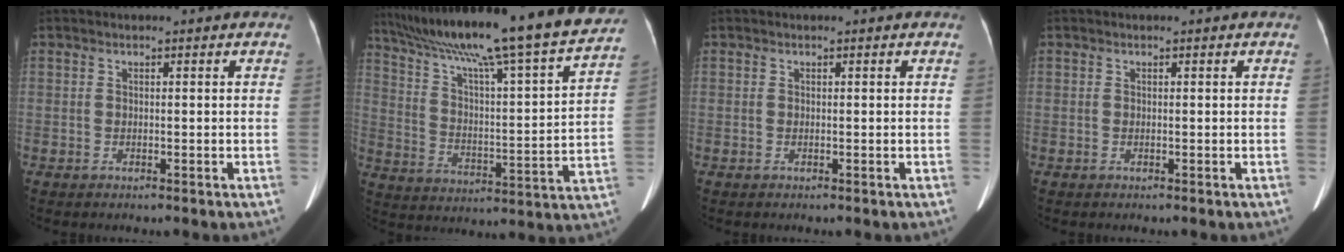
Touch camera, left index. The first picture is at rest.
{"total": 29.3, "force": [25.2, 0.5, 14.8], "torque": [-0.248, -0.045, 0.352]}
{"total": 0.0}
{"total": 0.0}